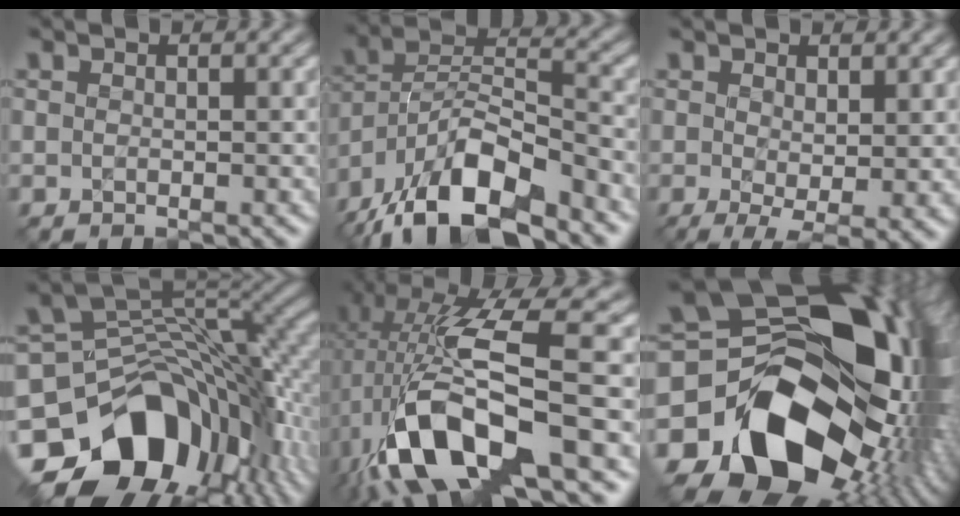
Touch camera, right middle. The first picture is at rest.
{"total": 12.8, "force": [-9.3, 4.5, 7.6], "torque": [-0.147, 0.011, -0.174]}
{"total": 3.8, "force": [-0.3, 1.4, 3.5], "torque": [-0.061, -0.011, -0.003]}
{"total": 16.0, "force": [-7.2, 10.9, 9.2], "torque": [-0.171, -0.012, -0.115]}
{"total": 13.4, "force": [-2.2, 5.3, 12.2], "torque": [-0.230, -0.004, -0.040]}
{"total": 20.6, "force": [-3.8, 15.2, 13.4], "torque": [-0.244, -0.039, -0.037]}